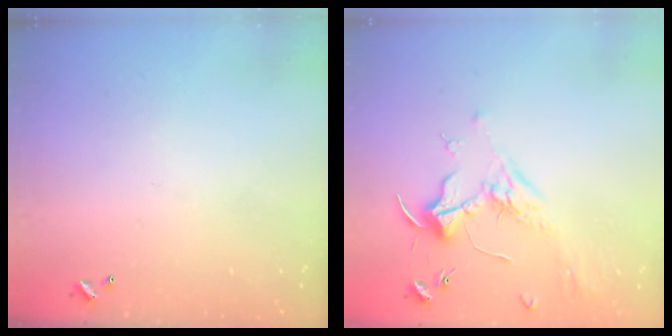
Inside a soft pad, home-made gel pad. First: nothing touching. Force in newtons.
{"total": 1.8, "press": 1.7, "slide": 0.7}